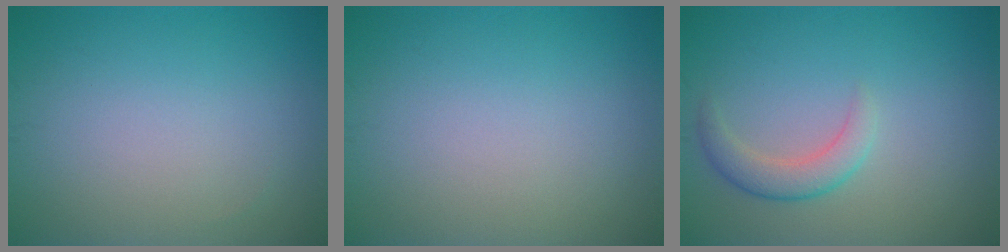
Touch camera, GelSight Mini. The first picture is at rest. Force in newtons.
{"total": 0.0}
{"total": 2.5, "press": 2.5, "slide": 0.2}